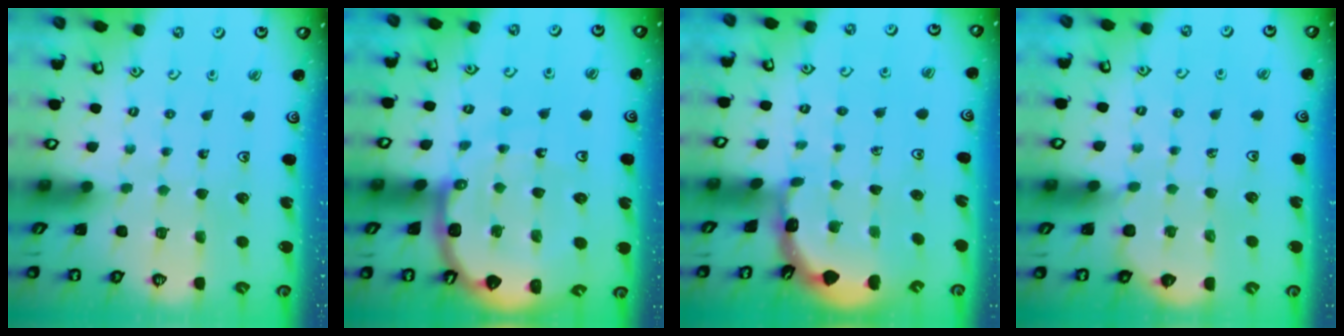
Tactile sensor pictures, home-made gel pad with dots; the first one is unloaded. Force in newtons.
{"total": 9.7, "press": 9.7, "slide": 1.2}
{"total": 1.9, "press": 1.9, "slide": 0.1}
{"total": 2.3, "press": 2.3, "slide": 0.1}